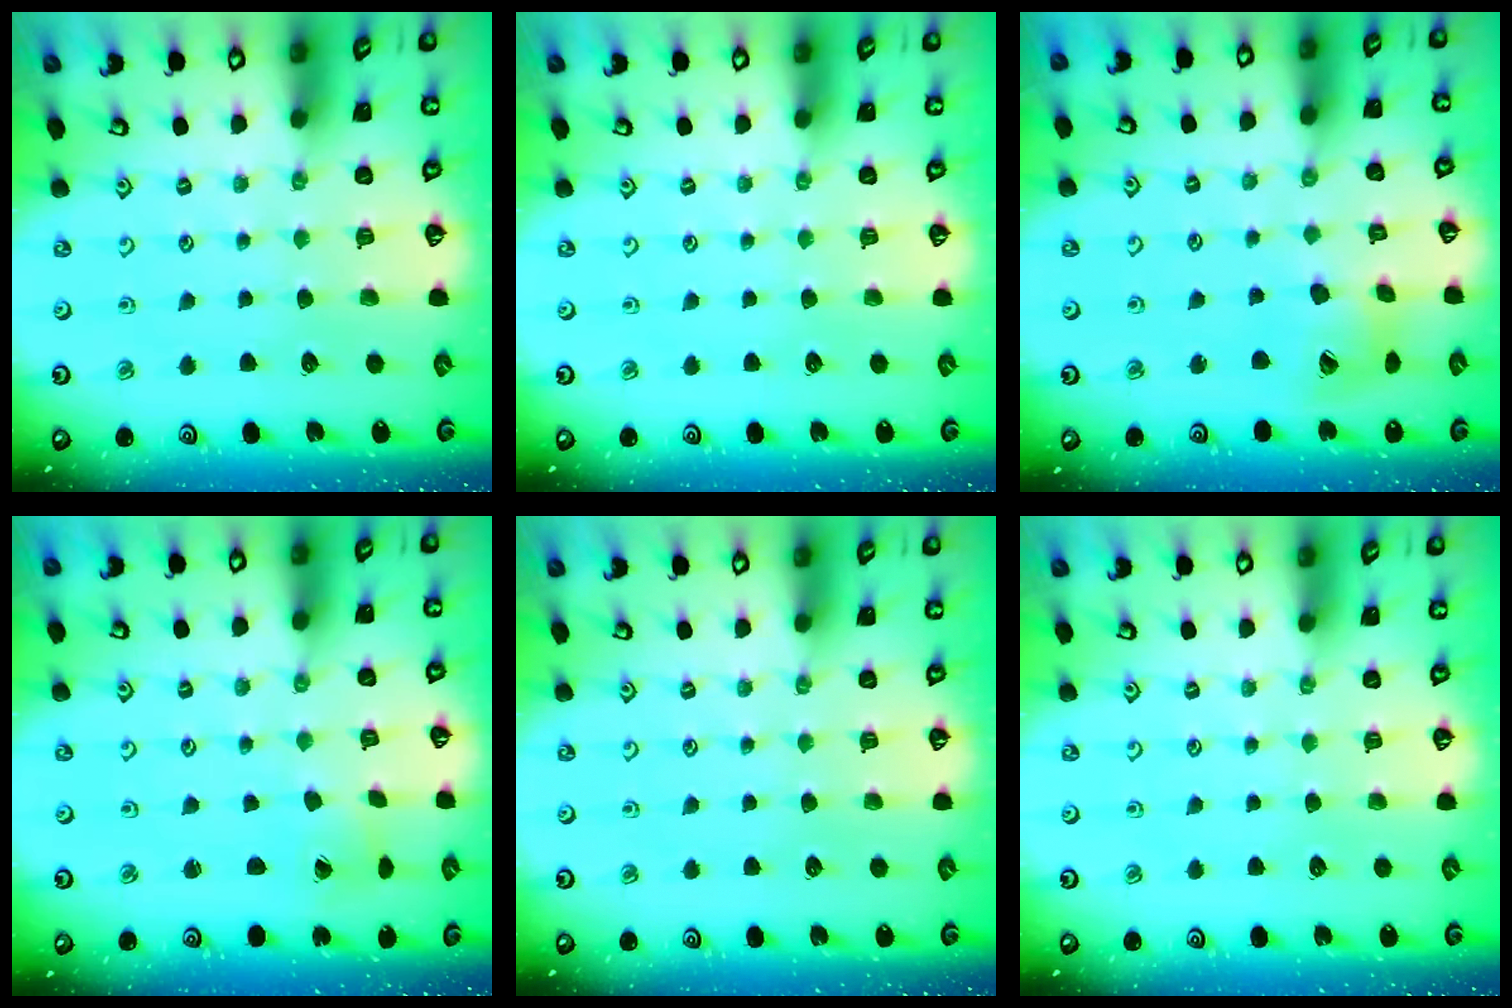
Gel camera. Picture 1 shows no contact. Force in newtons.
{"total": 0.0}
{"total": 12.7, "press": 12.6, "slide": 1.4}
{"total": 1.6, "press": 1.5, "slide": 0.3}
{"total": 0.0}
{"total": 0.0}